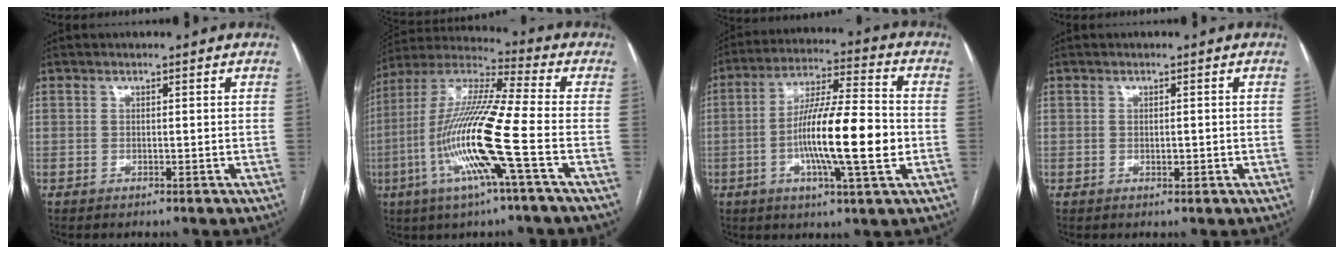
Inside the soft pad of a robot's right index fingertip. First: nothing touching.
{"total": 16.8, "force": [-4.8, -0.2, 16.0], "torque": [-0.325, -0.007, -0.104]}
{"total": 15.0, "force": [-2.8, 1.3, 14.7], "torque": [-0.257, -0.001, -0.052]}
{"total": 1.0, "force": [-0.1, 0.5, 0.9], "torque": [-0.013, -0.001, 0.000]}